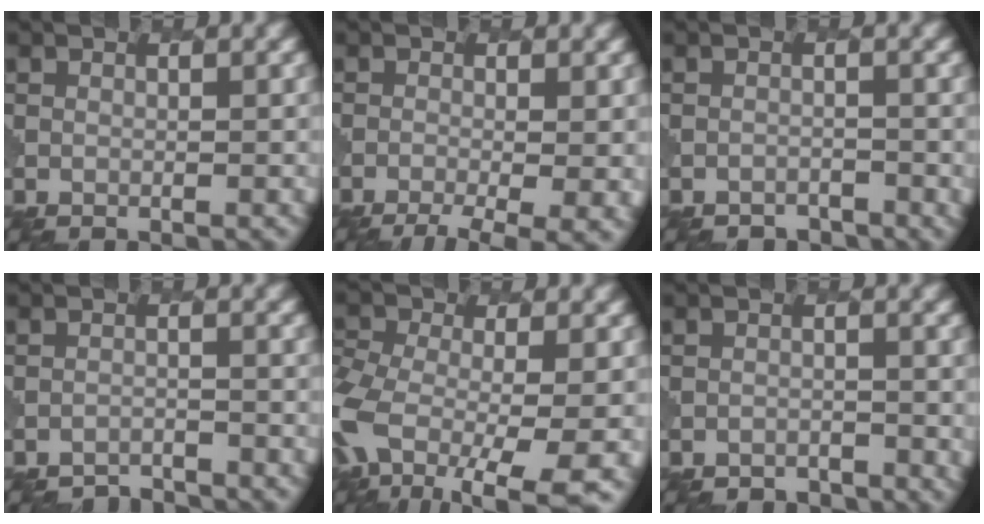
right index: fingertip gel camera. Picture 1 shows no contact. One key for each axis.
{"total": 5.6, "fx": -2.9, "fy": 1.8, "fz": 4.4, "tx": -0.061, "ty": -0.011, "tz": -0.039}
{"total": 1.6, "fx": -1.5, "fy": 0.6, "fz": -0.4, "tx": 0.007, "ty": 0.003, "tz": -0.020}
{"total": 3.0, "fx": -3.0, "fy": 0.3, "fz": -0.3, "tx": 0.006, "ty": -0.003, "tz": -0.047}
{"total": 10.0, "fx": -4.8, "fy": 4.7, "fz": 7.4, "tx": -0.169, "ty": -0.022, "tz": -0.087}
{"total": 1.3, "fx": -1.1, "fy": 0.6, "fz": -0.3, "tx": 0.004, "ty": 0.000, "tz": -0.016}